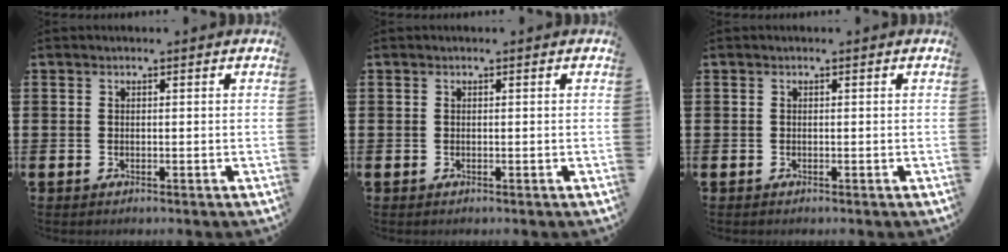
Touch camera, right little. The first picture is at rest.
{"total": 0.0}
{"total": 0.0}